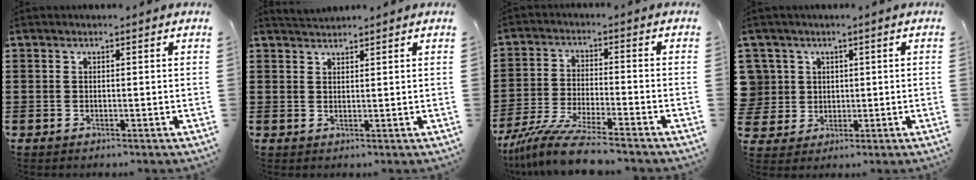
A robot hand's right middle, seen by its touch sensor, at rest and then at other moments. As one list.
[{"total": 1.7, "force": [1.7, 0.1, 0.1], "torque": [-0.005, 0.002, 0.033]}, {"total": 8.2, "force": [-7.1, 0.0, 4.1], "torque": [-0.090, -0.011, -0.139]}, {"total": 5.1, "force": [1.0, 5.0, 0.5], "torque": [-0.035, 0.005, 0.016]}]